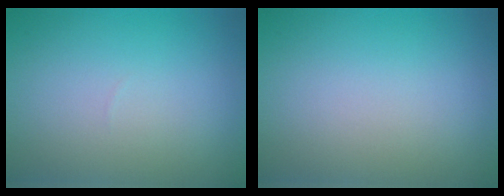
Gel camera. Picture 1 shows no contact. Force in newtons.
{"total": 0.0}